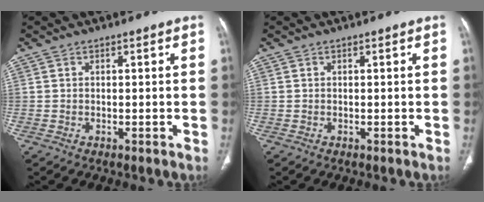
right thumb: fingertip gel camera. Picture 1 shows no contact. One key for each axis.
{"total": 0.0}